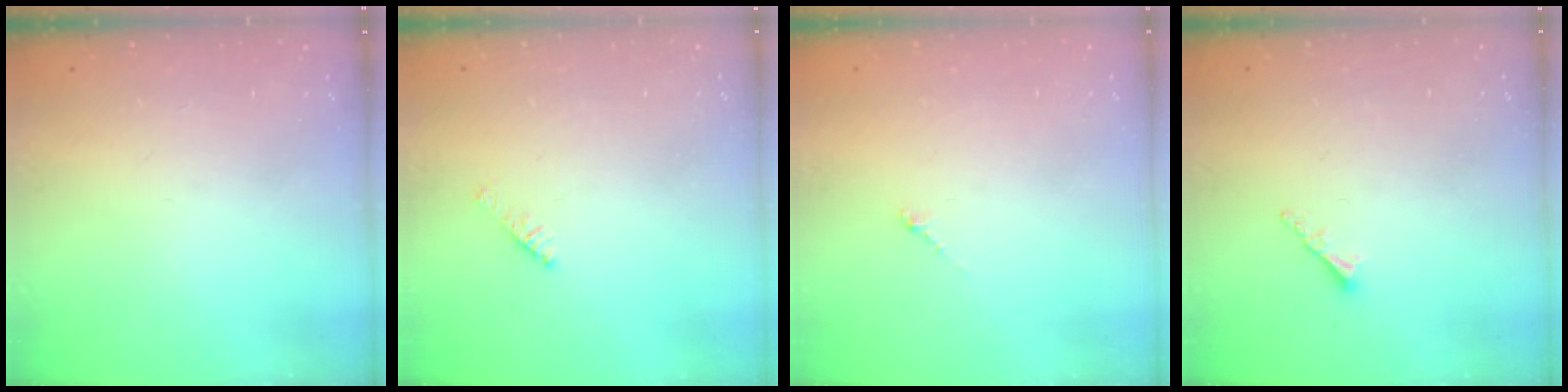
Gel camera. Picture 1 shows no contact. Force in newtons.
{"total": 4.1, "press": 4.0, "slide": 0.6}
{"total": 0.8, "press": 0.6, "slide": 0.4}
{"total": 1.7, "press": 1.7, "slide": 0.3}